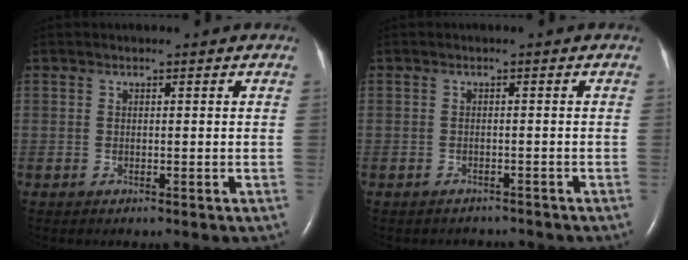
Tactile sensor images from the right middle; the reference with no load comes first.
{"total": 2.7, "force": [-2.4, 1.0, -0.2], "torque": [-0.002, -0.002, -0.033]}